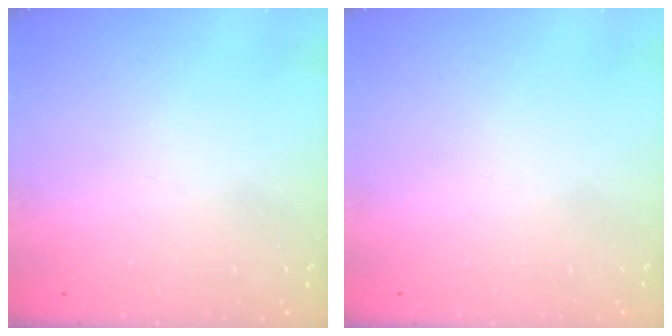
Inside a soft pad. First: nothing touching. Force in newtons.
{"total": 1.7, "press": 1.6, "slide": 0.1}